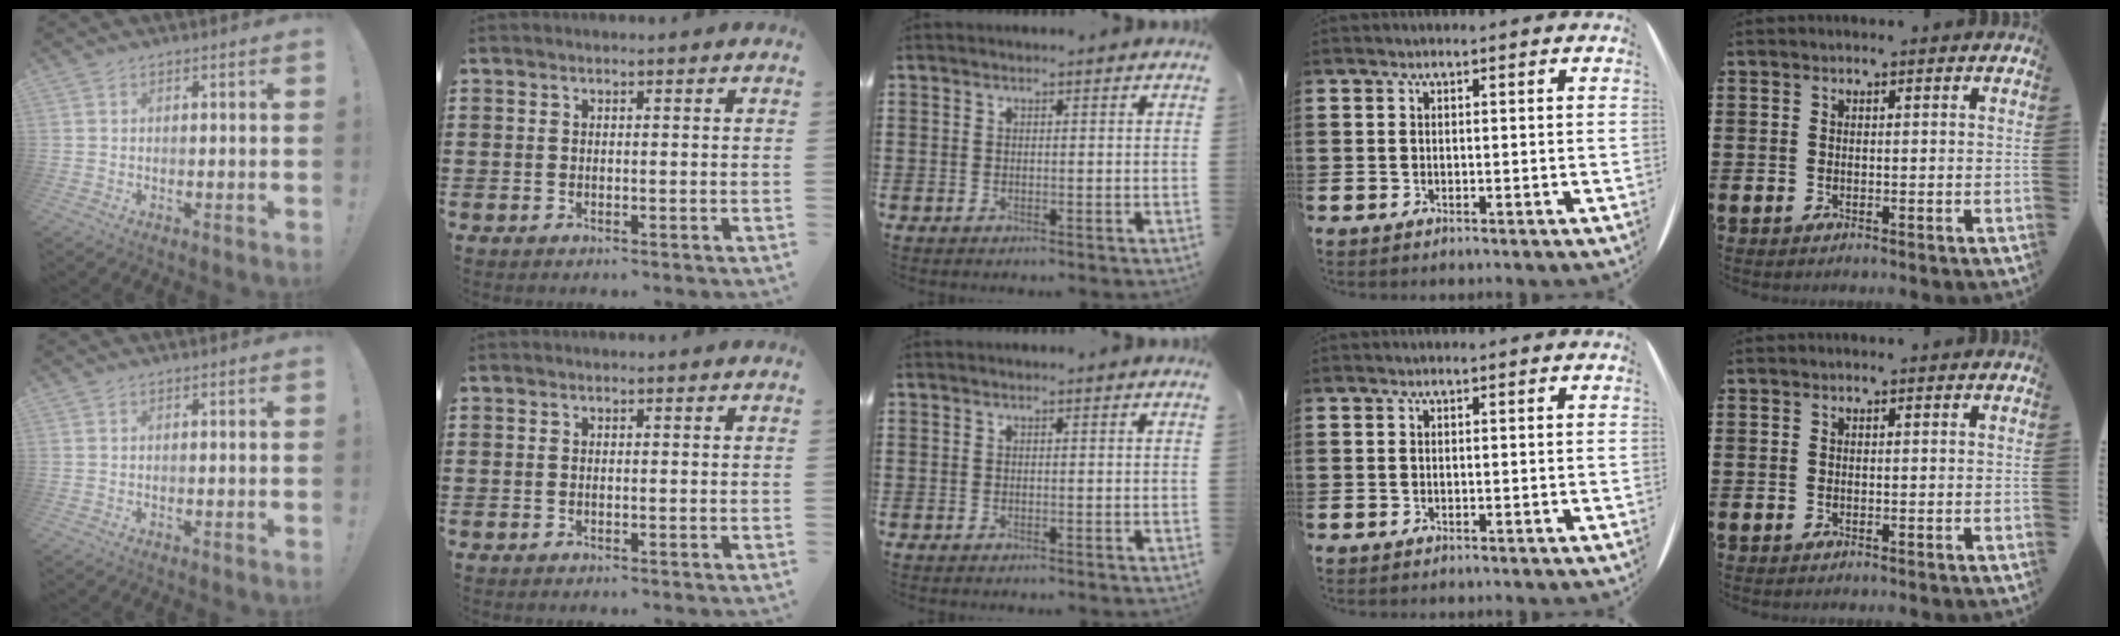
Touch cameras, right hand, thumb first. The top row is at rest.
{}